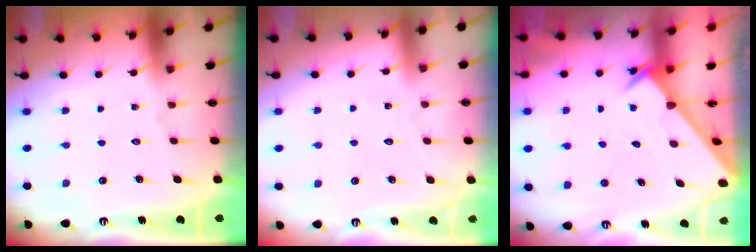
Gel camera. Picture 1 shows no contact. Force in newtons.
{"total": 3.8, "press": 3.8, "slide": 0.3}
{"total": 2.4, "press": 2.4, "slide": 0.2}